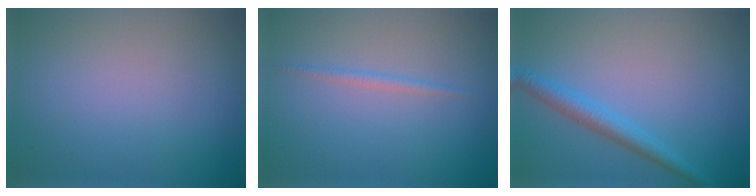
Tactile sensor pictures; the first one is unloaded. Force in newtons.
{"total": 0.9, "press": 0.9, "slide": 0.0}
{"total": 2.7, "press": 2.7, "slide": 0.2}